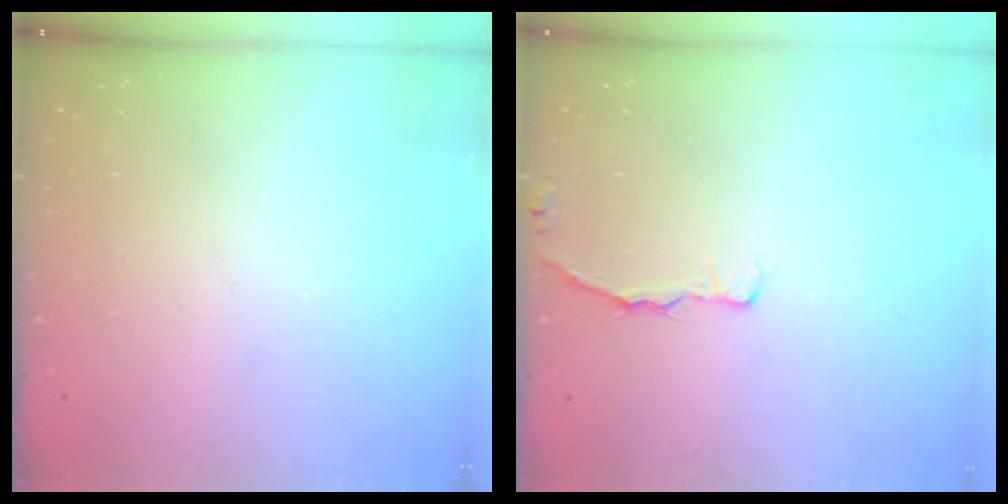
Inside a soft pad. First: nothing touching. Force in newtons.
{"total": 3.5, "press": 3.4, "slide": 0.5}